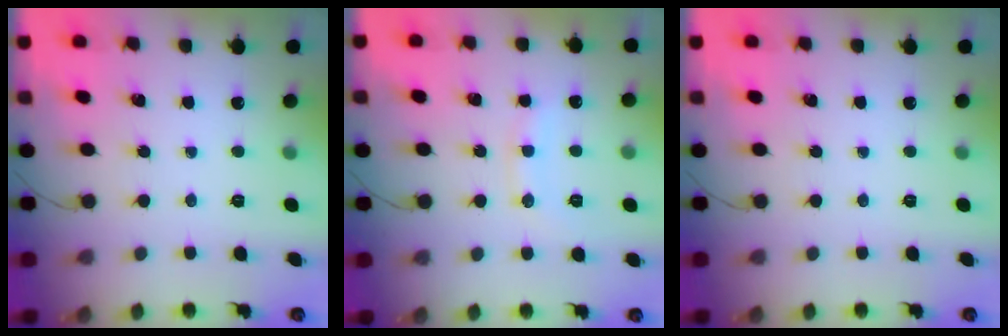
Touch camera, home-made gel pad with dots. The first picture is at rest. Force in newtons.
{"total": 8.1, "press": 8.1, "slide": 0.9}
{"total": 0.0}